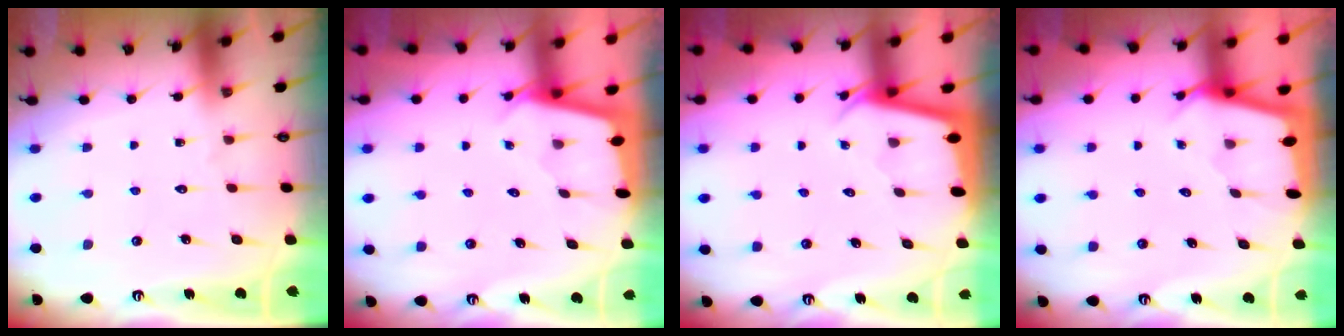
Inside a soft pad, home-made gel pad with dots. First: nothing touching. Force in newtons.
{"total": 1.9, "press": 1.9, "slide": 0.1}
{"total": 2.3, "press": 2.3, "slide": 0.1}
{"total": 2.3, "press": 2.3, "slide": 0.3}